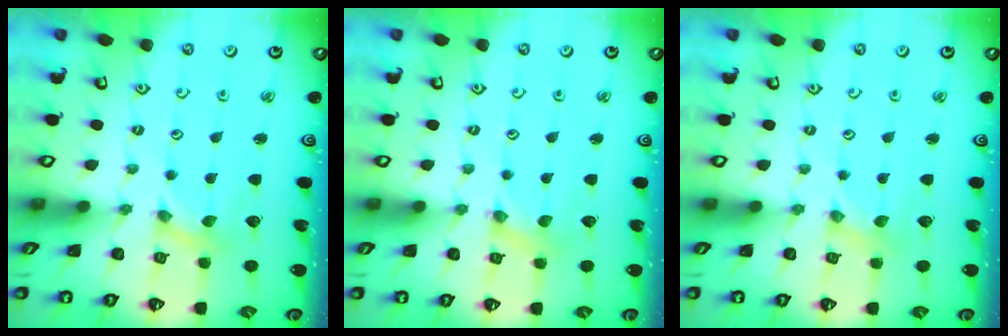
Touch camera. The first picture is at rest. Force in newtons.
{"total": 0.8, "press": 0.8, "slide": 0.2}
{"total": 0.0}